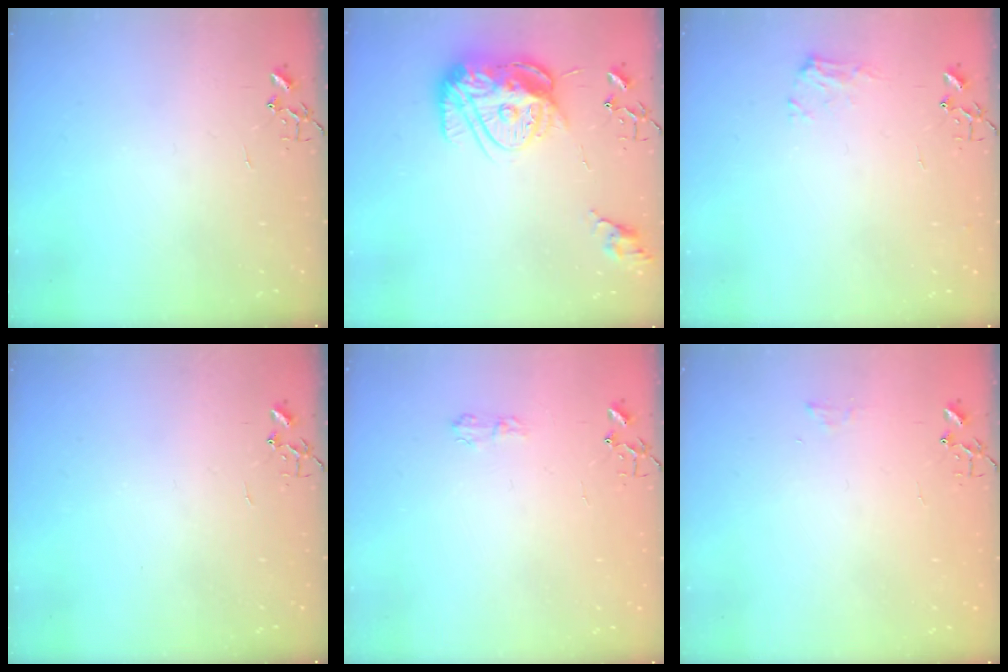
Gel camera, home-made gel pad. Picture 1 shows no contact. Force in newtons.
{"total": 15.5, "press": 15.5, "slide": 0.9}
{"total": 7.3, "press": 7.3, "slide": 0.2}
{"total": 0.0}
{"total": 4.1, "press": 4.1, "slide": 0.6}
{"total": 5.1, "press": 5.0, "slide": 0.6}